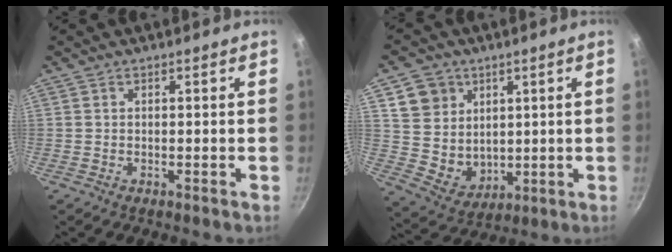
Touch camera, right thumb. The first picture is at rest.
{"total": 11.5, "force": [4.2, 10.0, 4.0], "torque": [-0.039, -0.015, 0.093]}